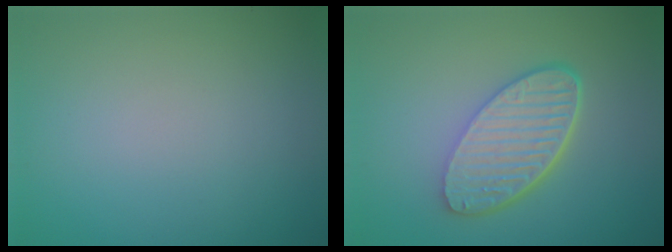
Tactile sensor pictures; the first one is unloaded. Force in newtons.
{"total": 6.0, "press": 4.4, "slide": 4.1}